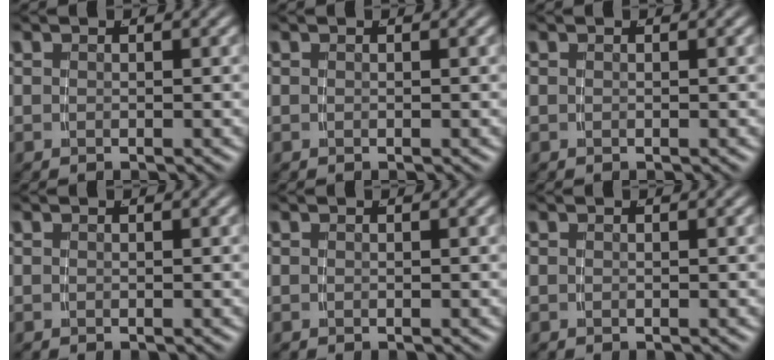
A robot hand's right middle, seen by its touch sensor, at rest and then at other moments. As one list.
[{"total": 0.0}, {"total": 0.0}, {"total": 0.0}, {"total": 0.0}, {"total": 0.0}]